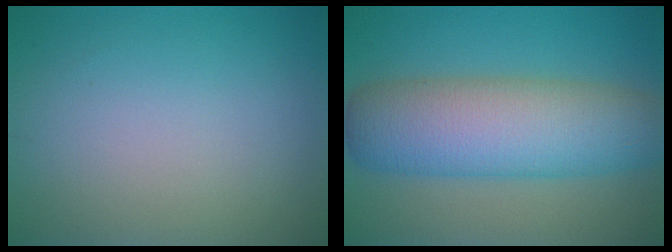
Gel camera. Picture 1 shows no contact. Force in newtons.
{"total": 9.7, "press": 9.7, "slide": 0.3}